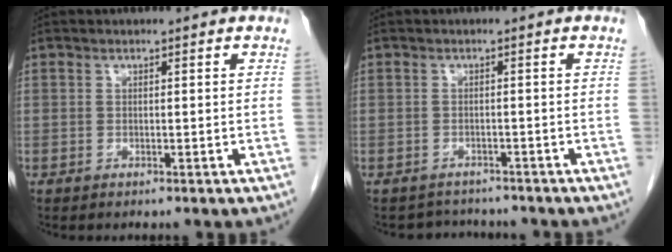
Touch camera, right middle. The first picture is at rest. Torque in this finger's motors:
{"motor_torque": [-0.23, -0.27, -0.05, -0.02]}